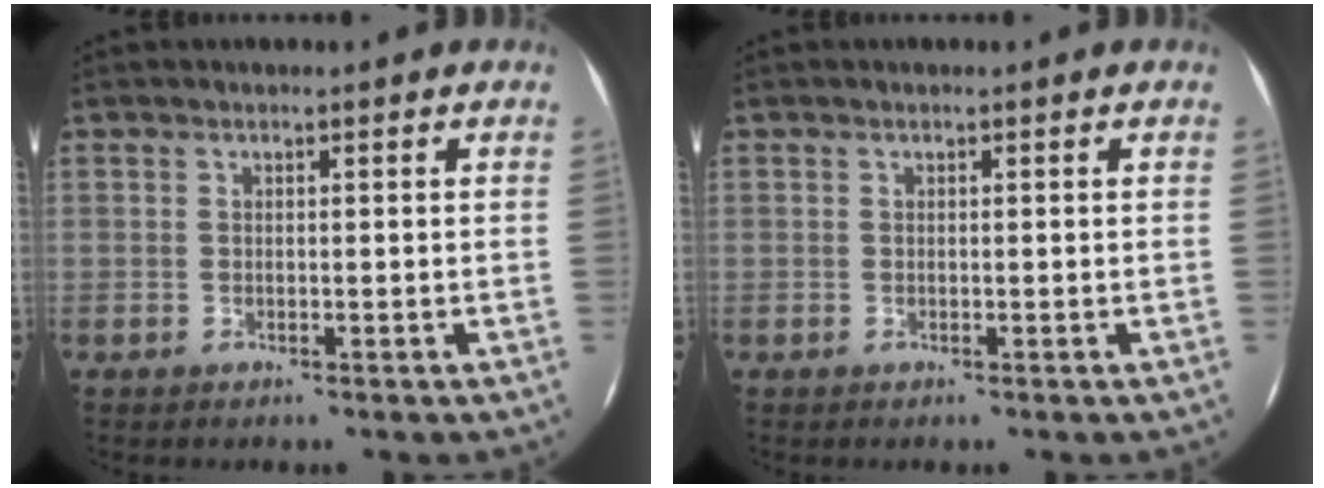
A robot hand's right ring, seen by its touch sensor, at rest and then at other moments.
{"total": 0.0}